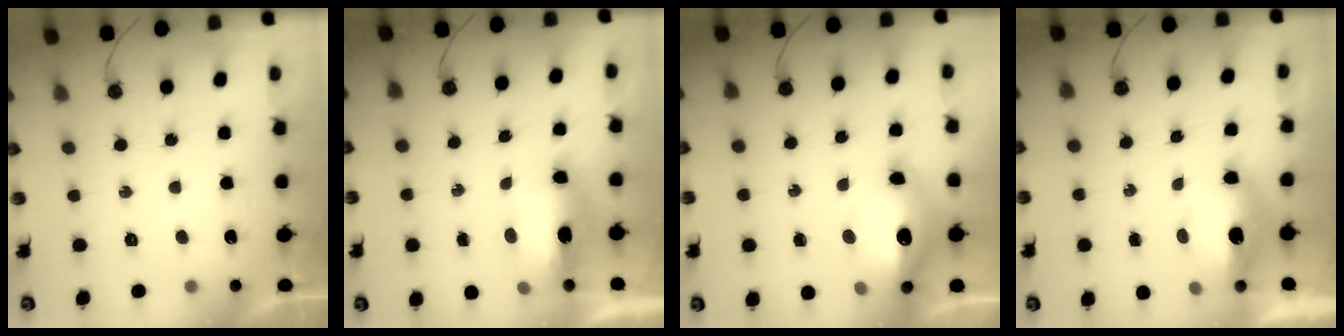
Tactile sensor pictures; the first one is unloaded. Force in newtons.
{"total": 7.6, "press": 7.5, "slide": 1.1}
{"total": 17.7, "press": 17.6, "slide": 2.0}
{"total": 16.4, "press": 10.0, "slide": 13.0}